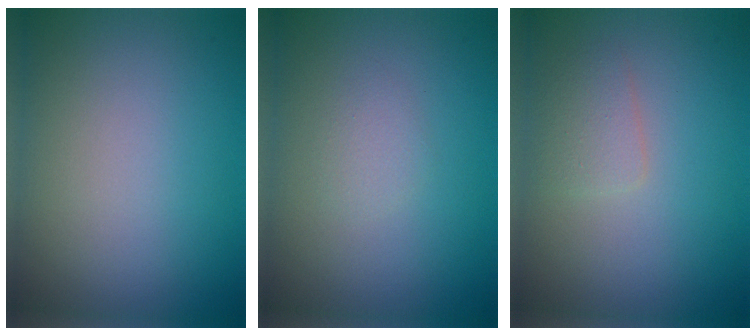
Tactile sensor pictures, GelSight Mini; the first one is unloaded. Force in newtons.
{"total": 1.0, "press": 1.0, "slide": 0.1}
{"total": 1.5, "press": 1.5, "slide": 0.1}